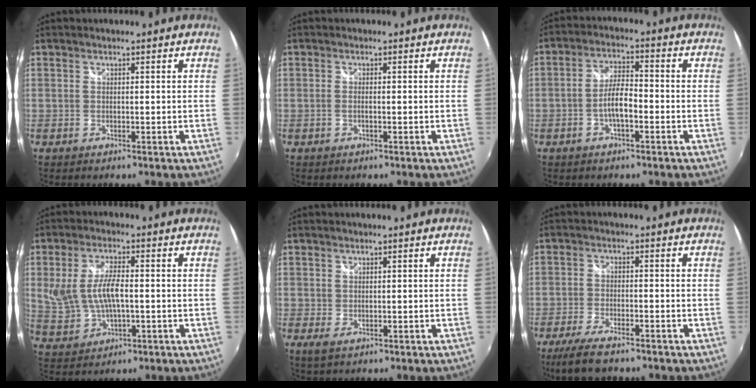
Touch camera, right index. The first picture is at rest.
{"total": 0.9, "force": [-0.2, 0.1, 0.8], "torque": [-0.018, 0.000, -0.006]}
{"total": 5.4, "force": [-2.1, 1.5, 4.8], "torque": [-0.094, 0.010, -0.037]}
{"total": 9.0, "force": [0.0, 4.1, 8.0], "torque": [-0.170, 0.000, 0.014]}
{"total": 1.5, "force": [0.4, 1.1, 1.1], "torque": [-0.019, -0.003, 0.008]}
{"total": 8.1, "force": [-6.2, 1.9, 4.8], "torque": [-0.119, -0.024, -0.116]}